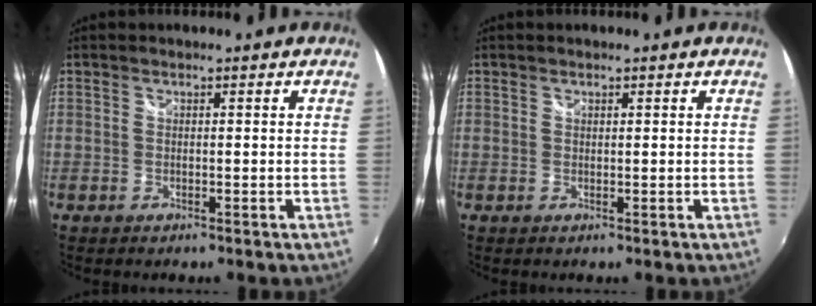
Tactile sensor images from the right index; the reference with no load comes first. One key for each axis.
{"total": 0.0}